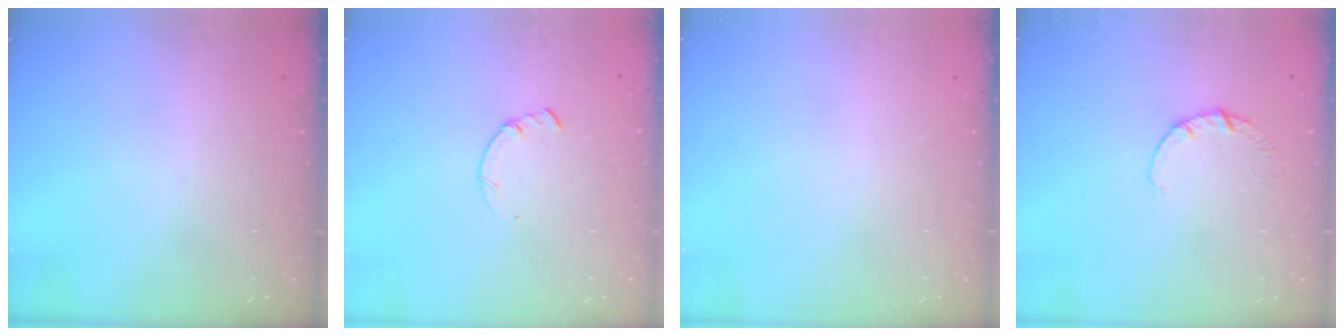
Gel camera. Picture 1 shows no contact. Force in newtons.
{"total": 0.7, "press": 0.6, "slide": 0.2}
{"total": 0.0}
{"total": 1.9, "press": 1.9, "slide": 0.3}